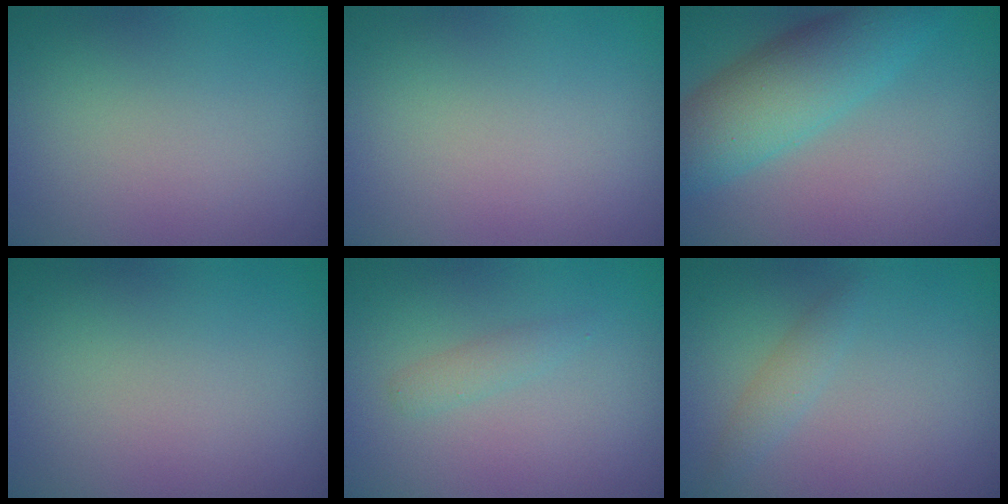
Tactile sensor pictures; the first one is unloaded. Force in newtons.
{"total": 0.0}
{"total": 6.4, "press": 6.4, "slide": 0.2}
{"total": 0.0}
{"total": 1.1, "press": 1.1, "slide": 0.1}
{"total": 1.3, "press": 1.3, "slide": 0.0}